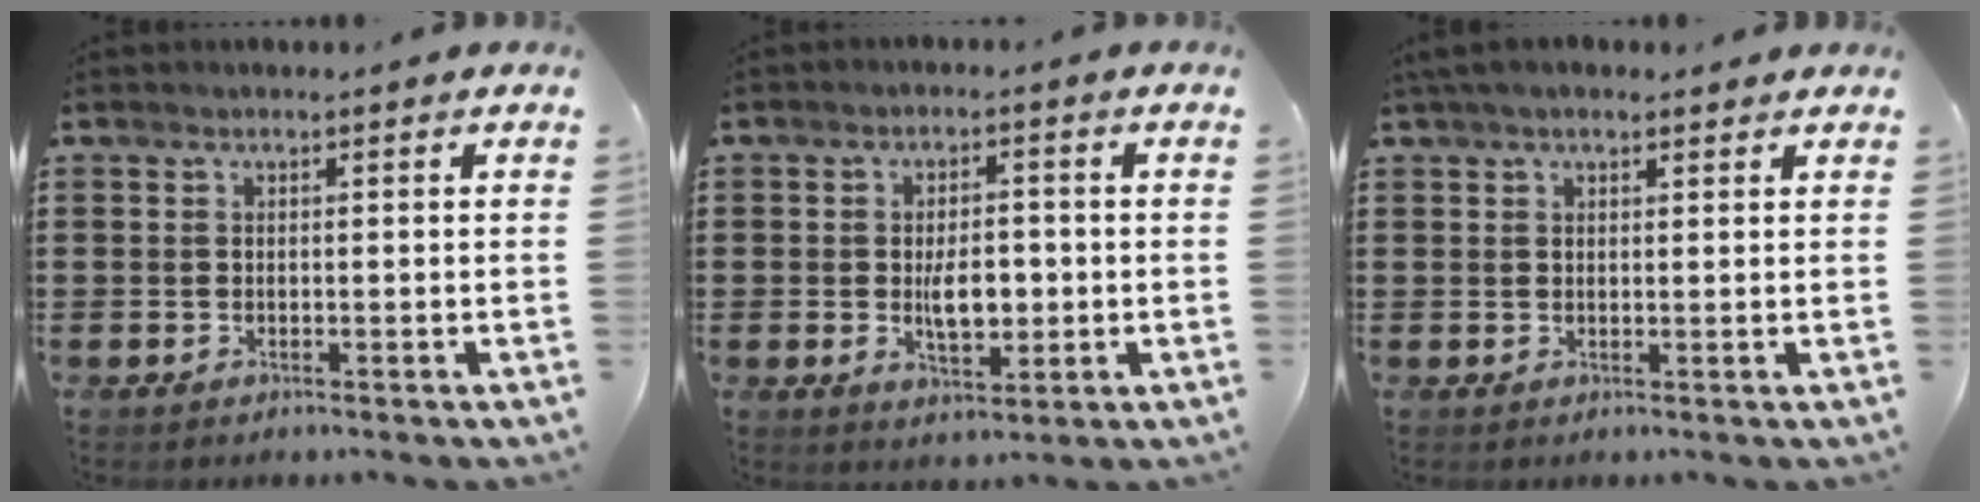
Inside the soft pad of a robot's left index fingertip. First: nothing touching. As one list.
[{"total": 5.8, "force": [-0.4, 2.8, 5.0], "torque": [-0.069, -0.003, -0.014]}, {"total": 2.5, "force": [1.8, 0.9, 1.4], "torque": [-0.031, 0.007, 0.034]}]